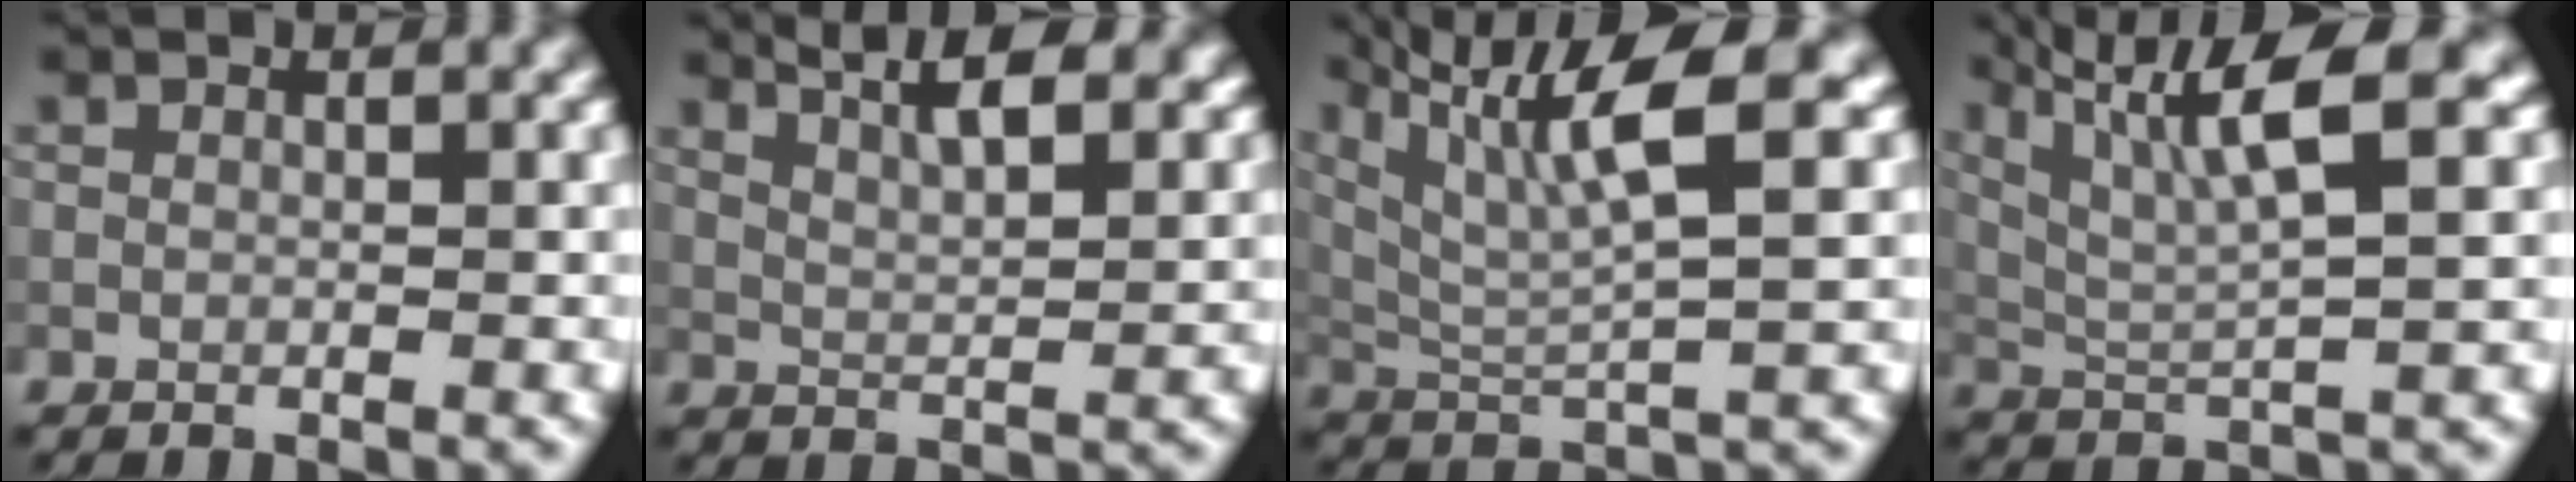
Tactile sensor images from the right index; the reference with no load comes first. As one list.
[{"total": 9.3, "force": [6.6, 3.4, 5.7], "torque": [-0.061, 0.033, 0.066]}, {"total": 9.4, "force": [5.0, 2.3, 7.6], "torque": [-0.144, 0.012, 0.093]}, {"total": 8.3, "force": [4.3, 2.1, 6.8], "torque": [-0.130, 0.012, 0.086]}]